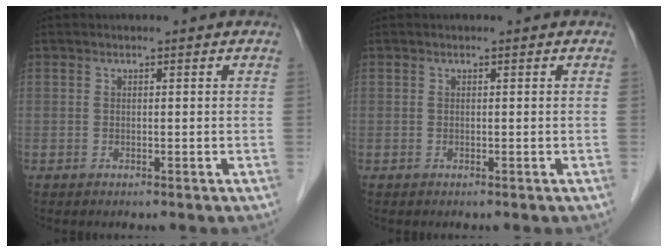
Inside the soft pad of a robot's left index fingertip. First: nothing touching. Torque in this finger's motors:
{"motor_torque": [0.00, 0.00, 0.00, 0.00]}